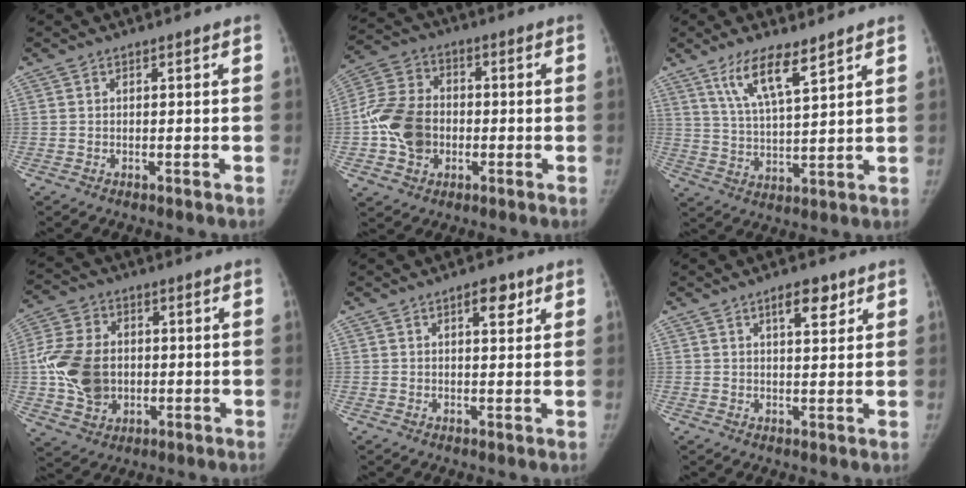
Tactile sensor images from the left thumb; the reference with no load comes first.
{"total": 12.5, "force": [-1.9, 9.7, 7.6], "torque": [-0.129, 0.022, -0.042]}
{"total": 9.3, "force": [6.1, 2.1, 6.7], "torque": [-0.119, -0.033, 0.120]}
{"total": 13.5, "force": [-0.4, 10.4, 8.6], "torque": [-0.151, 0.006, -0.005]}
{"total": 3.8, "force": [2.0, 1.7, 2.8], "torque": [-0.025, -0.007, 0.027]}
{"total": 5.0, "force": [2.9, 2.1, 3.6], "torque": [-0.039, -0.015, 0.043]}